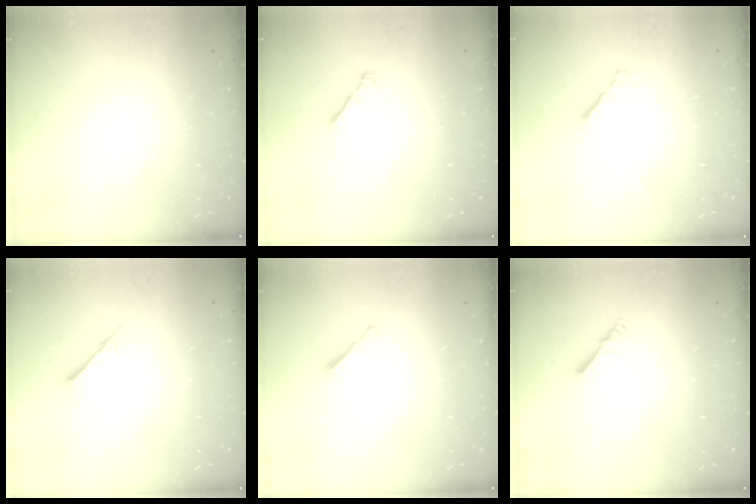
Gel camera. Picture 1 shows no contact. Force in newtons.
{"total": 2.6, "press": 2.5, "slide": 0.7}
{"total": 2.7, "press": 2.6, "slide": 0.7}
{"total": 2.0, "press": 2.0, "slide": 0.1}
{"total": 3.5, "press": 3.5, "slide": 0.3}
{"total": 4.4, "press": 4.4, "slide": 0.6}